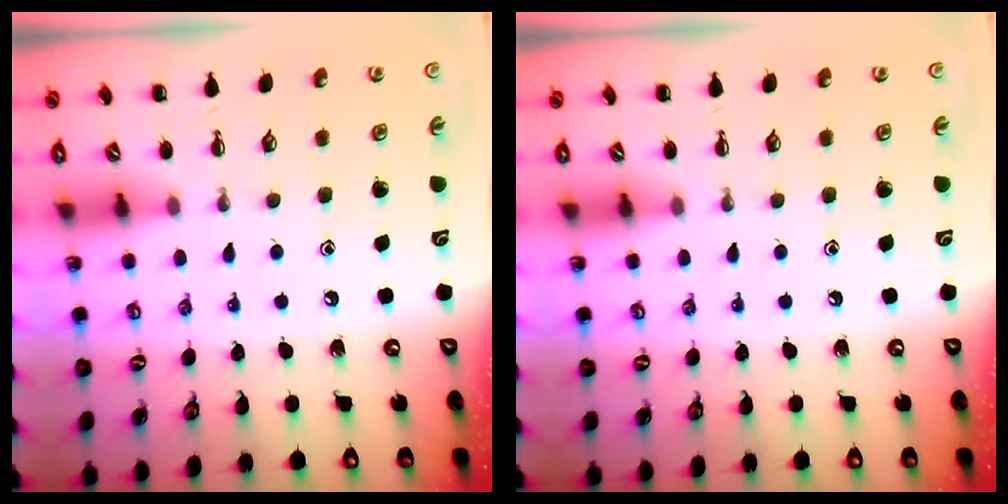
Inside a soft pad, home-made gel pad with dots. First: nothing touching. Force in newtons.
{"total": 0.0}